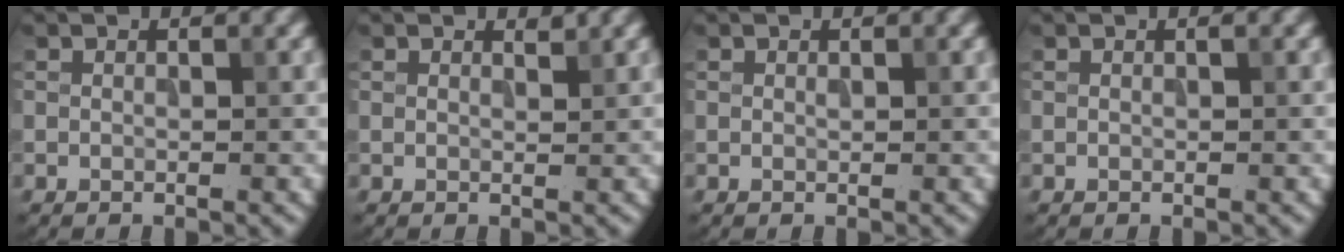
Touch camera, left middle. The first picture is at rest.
{"total": 0.7, "force": [0.6, 0.1, 0.2], "torque": [-0.002, 0.000, 0.011]}
{"total": 0.0}
{"total": 0.0}